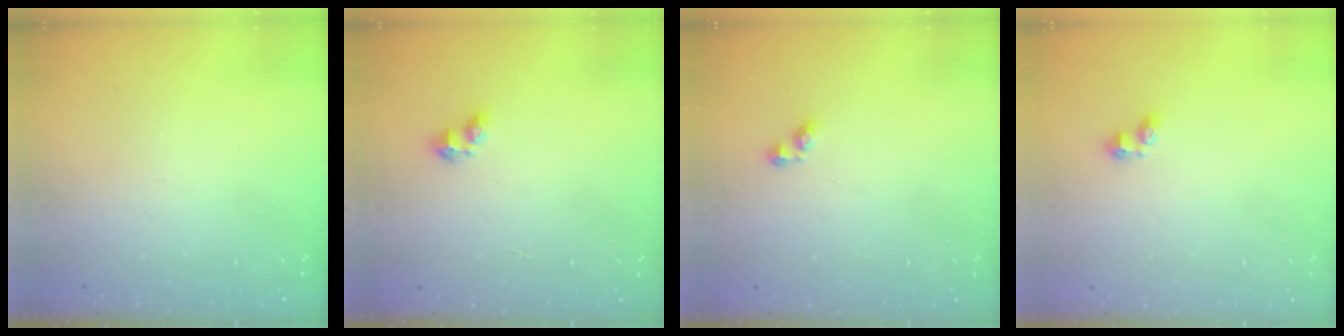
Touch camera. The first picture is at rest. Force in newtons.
{"total": 2.1, "press": 2.0, "slide": 0.8}
{"total": 2.7, "press": 2.7, "slide": 0.4}
{"total": 1.9, "press": 1.8, "slide": 0.5}